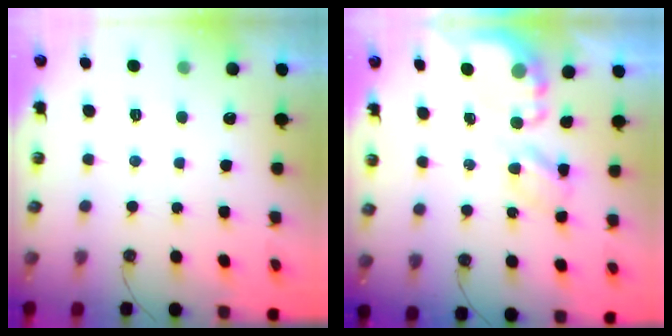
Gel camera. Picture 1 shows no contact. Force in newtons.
{"total": 5.3, "press": 5.3, "slide": 0.5}